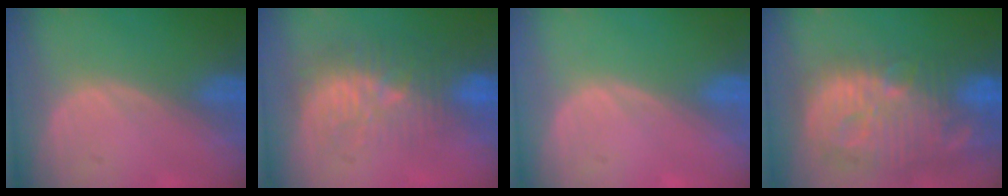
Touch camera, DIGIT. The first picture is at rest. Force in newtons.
{"total": 9.6, "press": 8.9, "slide": 3.5}
{"total": 0.0}
{"total": 14.3, "press": 12.5, "slide": 6.9}